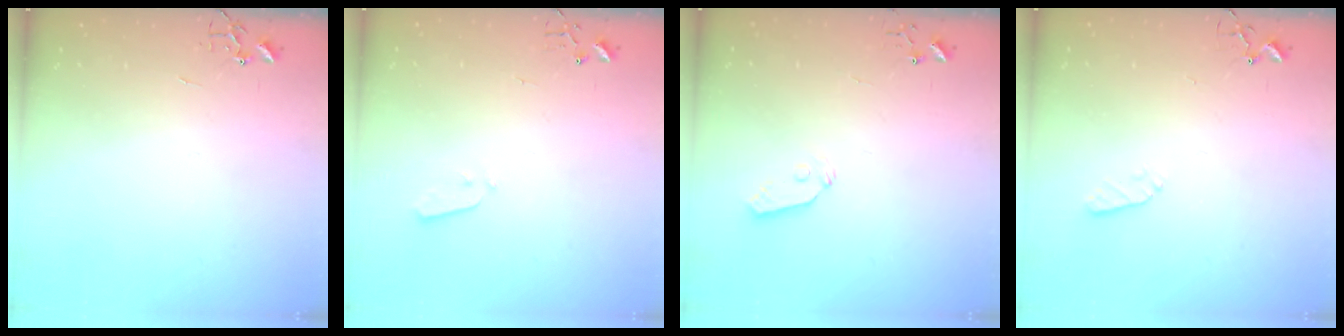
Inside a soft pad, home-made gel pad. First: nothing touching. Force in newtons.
{"total": 3.0, "press": 2.9, "slide": 0.3}
{"total": 5.3, "press": 5.2, "slide": 0.3}
{"total": 3.5, "press": 3.4, "slide": 0.5}